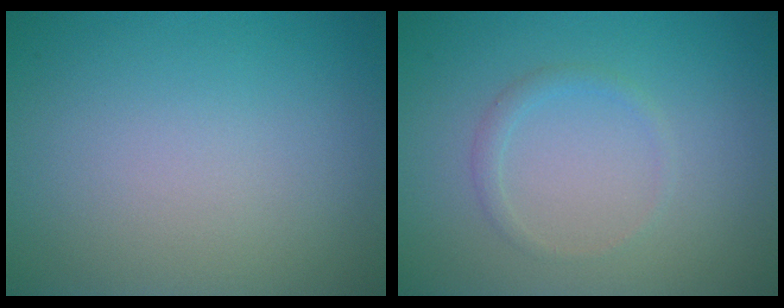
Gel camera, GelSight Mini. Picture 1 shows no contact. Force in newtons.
{"total": 1.1, "press": 1.1, "slide": 0.1}